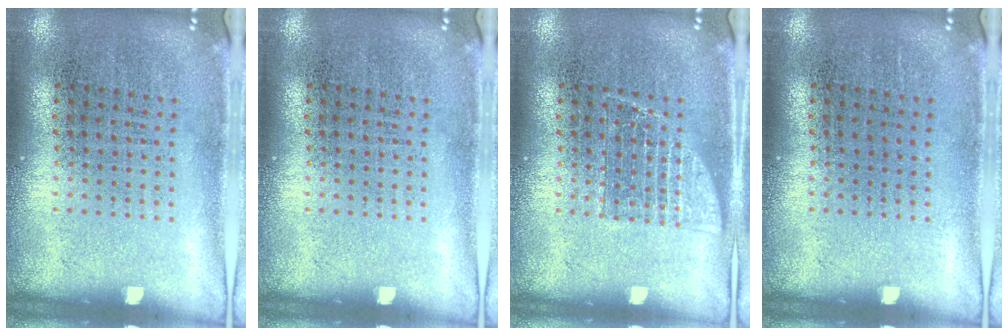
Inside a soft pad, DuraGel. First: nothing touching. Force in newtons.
{"total": 0.0}
{"total": 1.8, "press": 1.7, "slide": 0.5}
{"total": 0.0}